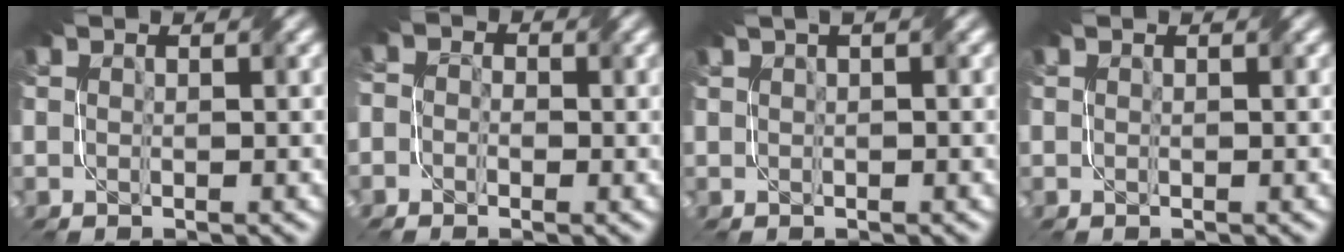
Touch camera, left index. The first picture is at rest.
{"total": 1.8, "force": [-0.4, 1.6, 0.8], "torque": [-0.007, 0.010, -0.019]}
{"total": 1.0, "force": [0.6, -0.1, 0.7], "torque": [-0.014, 0.004, 0.008]}
{"total": 0.0}